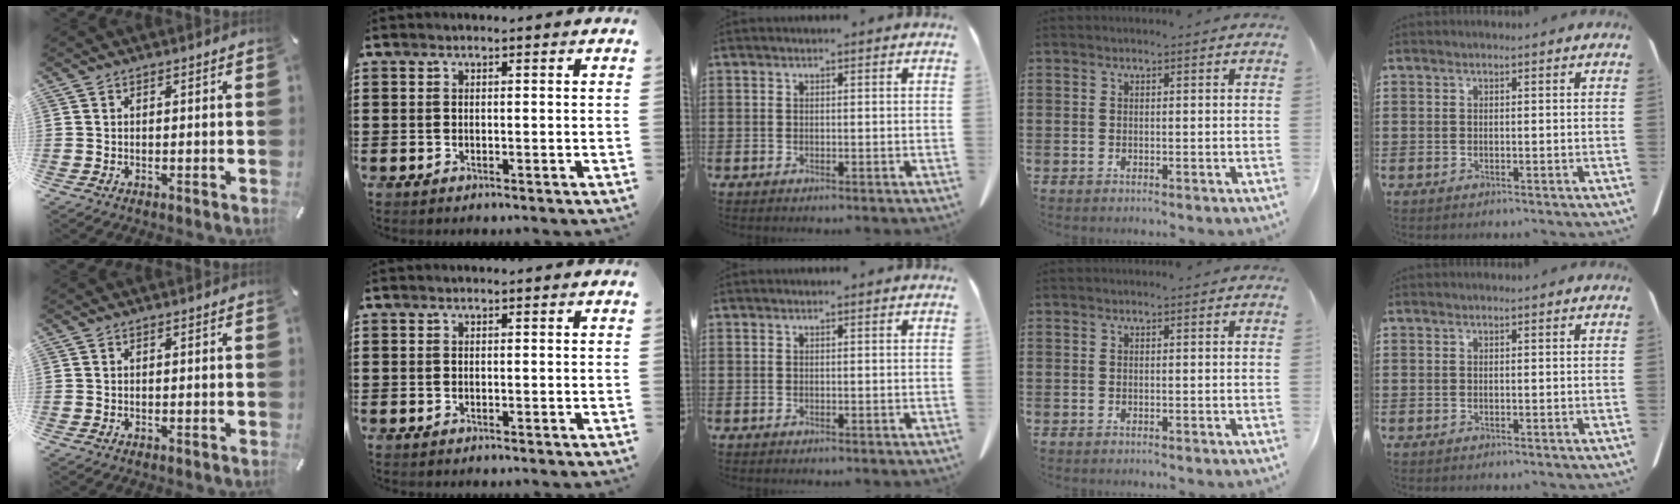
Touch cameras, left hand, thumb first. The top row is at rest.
{}